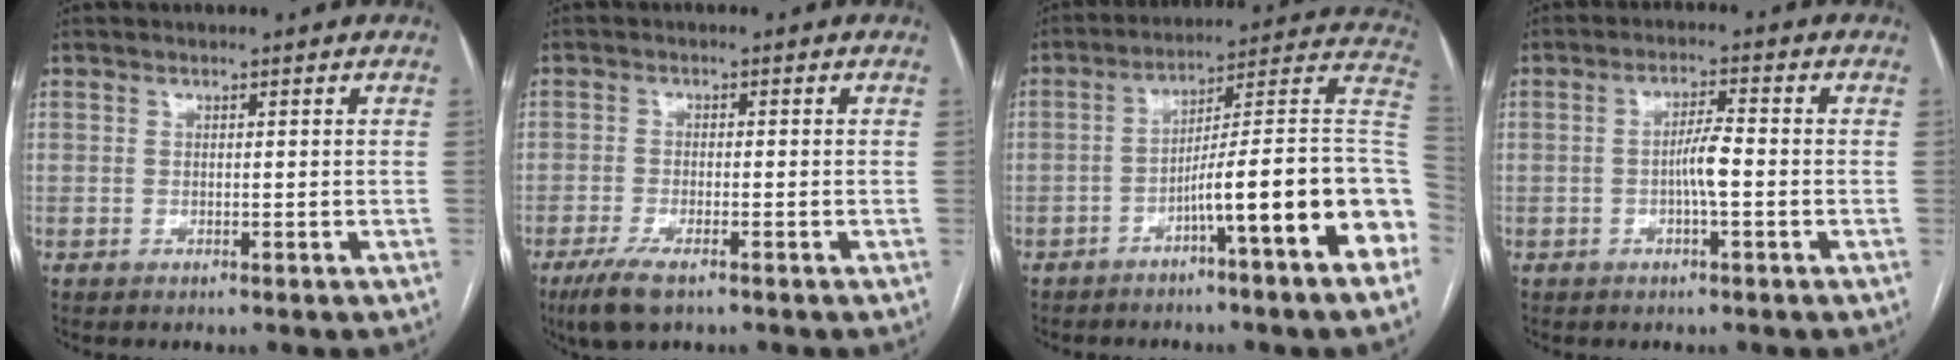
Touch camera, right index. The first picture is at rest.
{"total": 5.3, "force": [-3.5, 1.1, 3.9], "torque": [-0.083, -0.013, -0.061]}
{"total": 17.5, "force": [-6.5, -0.2, 16.3], "torque": [-0.170, 0.037, -0.096]}
{"total": 3.8, "force": [-0.8, 0.3, 3.7], "torque": [-0.069, 0.005, -0.016]}